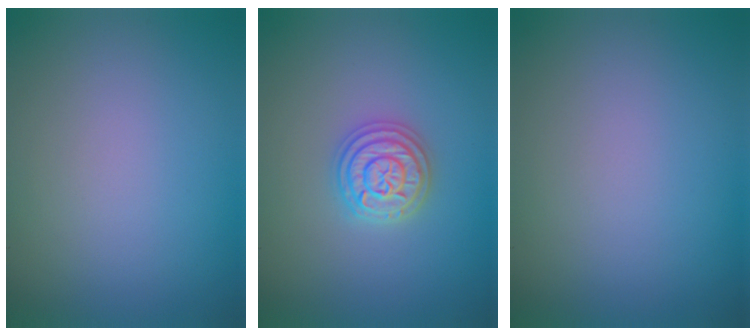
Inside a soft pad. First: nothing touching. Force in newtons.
{"total": 3.6, "press": 3.6, "slide": 0.4}
{"total": 0.0}